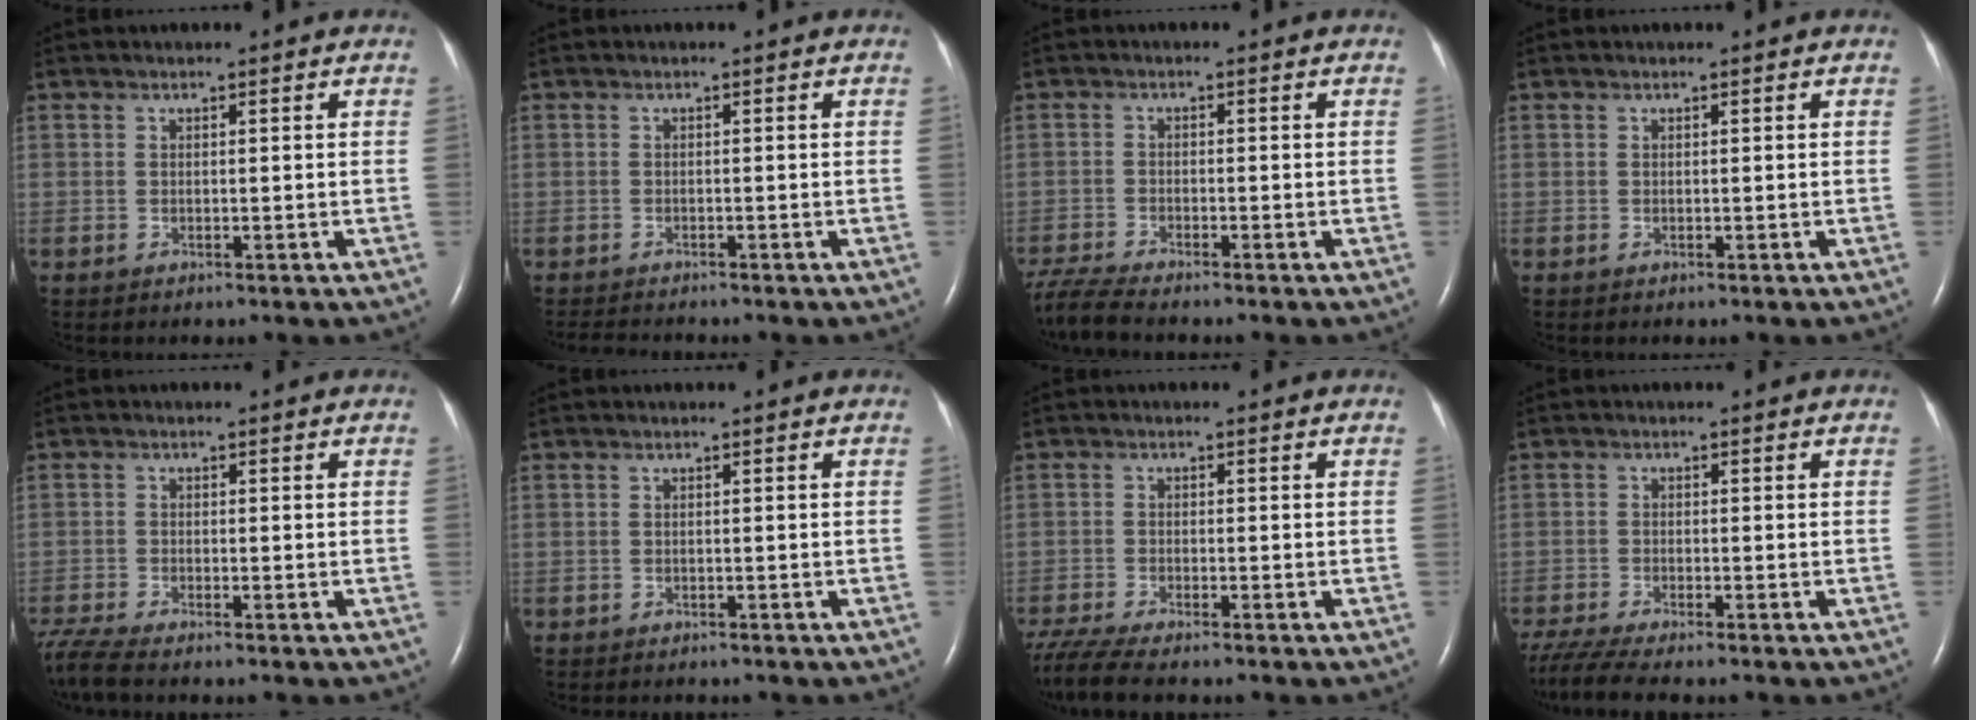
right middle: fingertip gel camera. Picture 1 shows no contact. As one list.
[{"total": 3.2, "force": [-3.0, 0.2, 0.9], "torque": [-0.013, -0.012, -0.048]}, {"total": 5.6, "force": [-5.1, -0.4, 2.1], "torque": [-0.048, -0.022, -0.098]}, {"total": 0.0}, {"total": 4.2, "force": [-3.8, -0.4, 1.9], "torque": [-0.050, -0.017, -0.077]}, {"total": 1.4, "force": [-1.2, 0.5, 0.3], "torque": [-0.012, -0.002, -0.014]}, {"total": 6.7, "force": [-5.8, 0.0, 3.3], "torque": [-0.070, -0.020, -0.107]}, {"total": 6.7, "force": [-5.8, -0.4, 3.3], "torque": [-0.066, -0.022, -0.105]}]